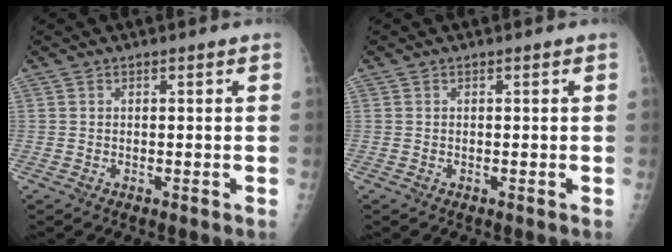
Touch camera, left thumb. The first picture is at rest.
{"total": 0.0}